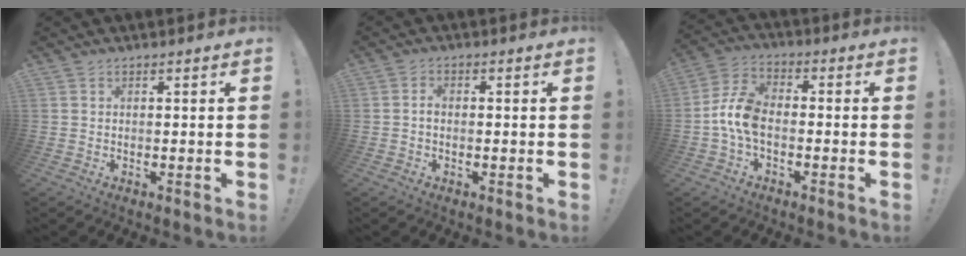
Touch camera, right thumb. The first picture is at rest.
{"total": 1.2, "force": [-0.4, 0.9, 0.7], "torque": [-0.021, 0.008, -0.005]}
{"total": 9.6, "force": [-2.4, 5.5, 7.5], "torque": [-0.148, 0.016, -0.036]}